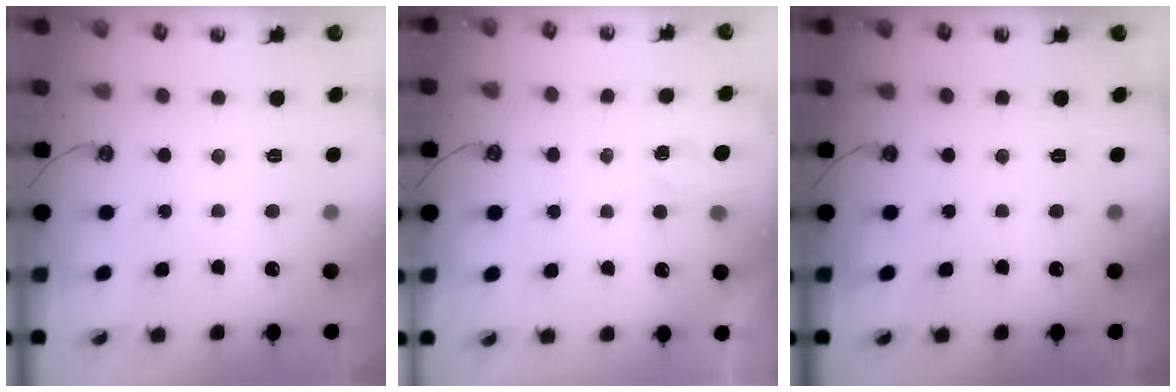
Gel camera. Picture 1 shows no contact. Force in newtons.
{"total": 1.1, "press": 1.1, "slide": 0.3}
{"total": 0.0}